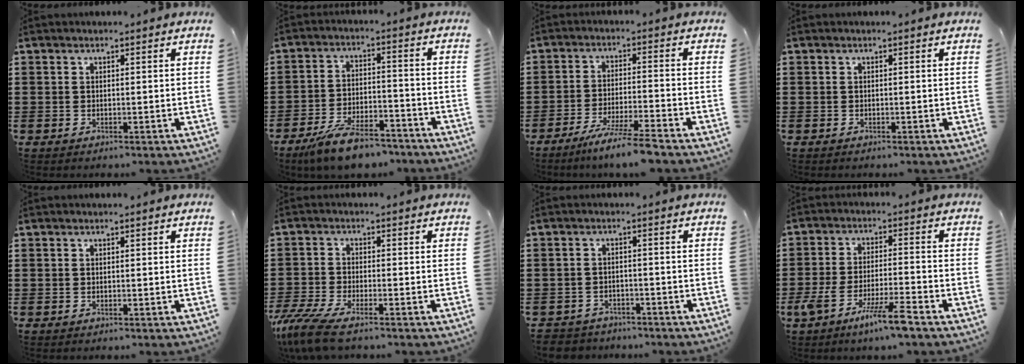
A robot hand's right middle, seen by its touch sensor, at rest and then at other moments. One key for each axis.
{"total": 8.4, "fx": -7.3, "fy": 1.7, "fz": 3.8, "tx": -0.076, "ty": 0.012, "tz": -0.138}
{"total": 6.4, "fx": -5.5, "fy": -0.8, "fz": 3.2, "tx": -0.060, "ty": -0.021, "tz": -0.102}
{"total": 0.0}
{"total": 0.0}
{"total": 5.8, "fx": -4.6, "fy": 0.9, "fz": 3.4, "tx": -0.100, "ty": -0.024, "tz": -0.095}
{"total": 2.6, "fx": -2.6, "fy": 0.6, "fz": -0.4, "tx": -0.003, "ty": -0.002, "tz": -0.058}
{"total": 7.6, "fx": -5.1, "fy": 0.6, "fz": 5.5, "tx": -0.121, "ty": -0.016, "tz": -0.097}